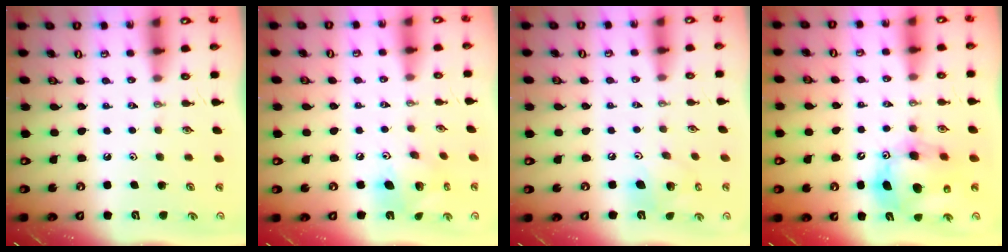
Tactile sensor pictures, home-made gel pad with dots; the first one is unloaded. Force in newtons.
{"total": 12.2, "press": 12.1, "slide": 1.3}
{"total": 12.4, "press": 12.2, "slide": 2.1}
{"total": 14.5, "press": 14.3, "slide": 2.5}